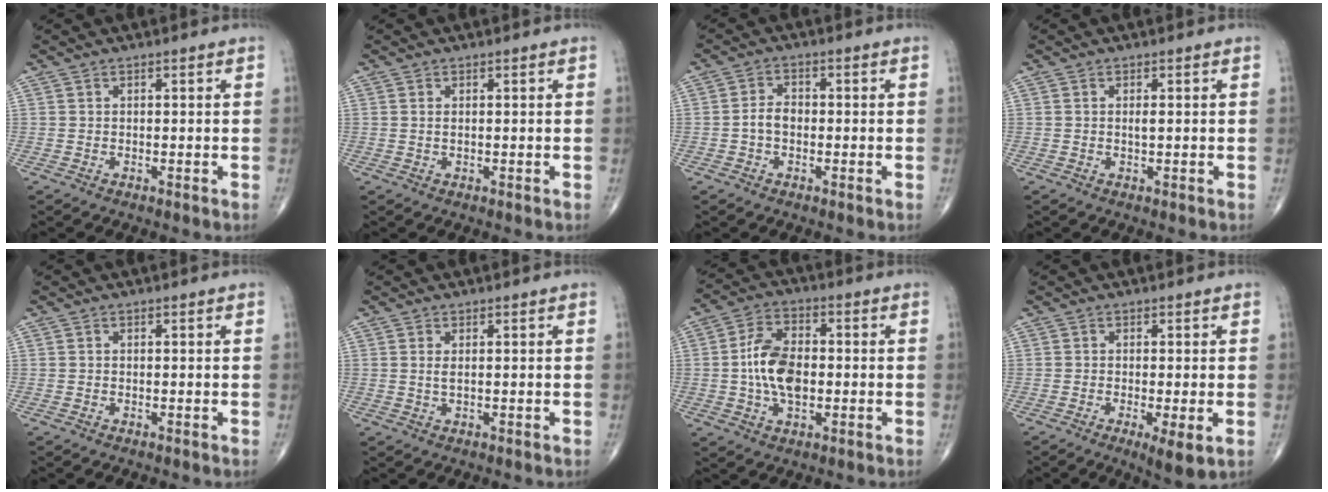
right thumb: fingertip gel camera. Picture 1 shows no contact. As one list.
[{"total": 0.6, "force": [0.1, 0.3, 0.5], "torque": [-0.015, 0.001, 0.003]}, {"total": 3.4, "force": [-0.7, 2.2, 2.4], "torque": [-0.041, 0.013, -0.018]}, {"total": 1.0, "force": [0.1, 0.3, 0.9], "torque": [-0.018, -0.002, 0.001]}, {"total": 0.0}, {"total": 1.3, "force": [0.2, 0.5, 1.2], "torque": [-0.030, -0.001, 0.007]}, {"total": 10.7, "force": [-0.7, 6.2, 8.7], "torque": [-0.151, 0.013, -0.017]}, {"total": 4.8, "force": [-1.3, 0.9, 4.5], "torque": [-0.081, -0.017, -0.023]}]